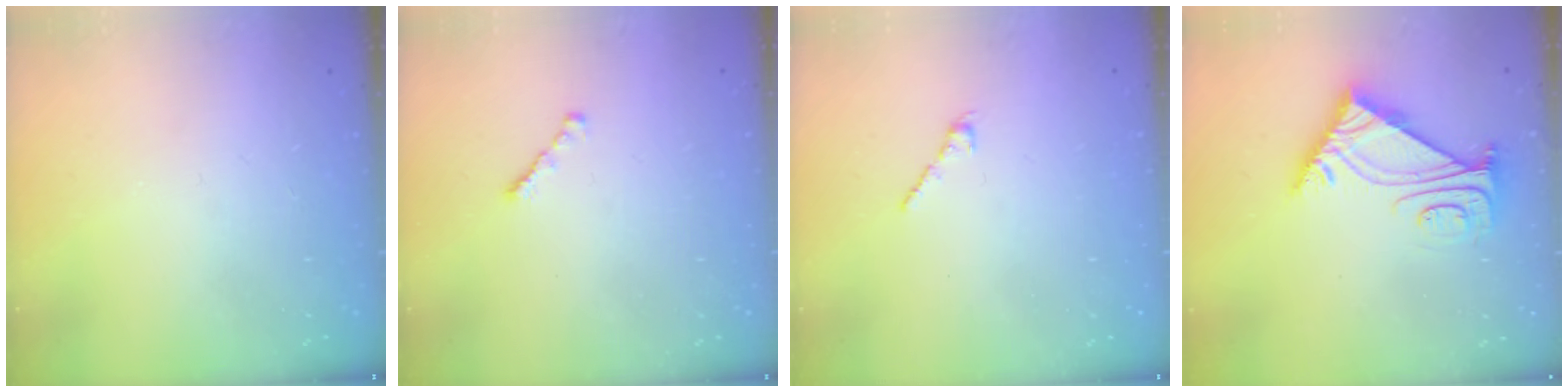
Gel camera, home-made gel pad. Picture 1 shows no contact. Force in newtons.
{"total": 1.3, "press": 1.2, "slide": 0.5}
{"total": 2.5, "press": 2.4, "slide": 0.7}
{"total": 8.0, "press": 8.0, "slide": 0.6}